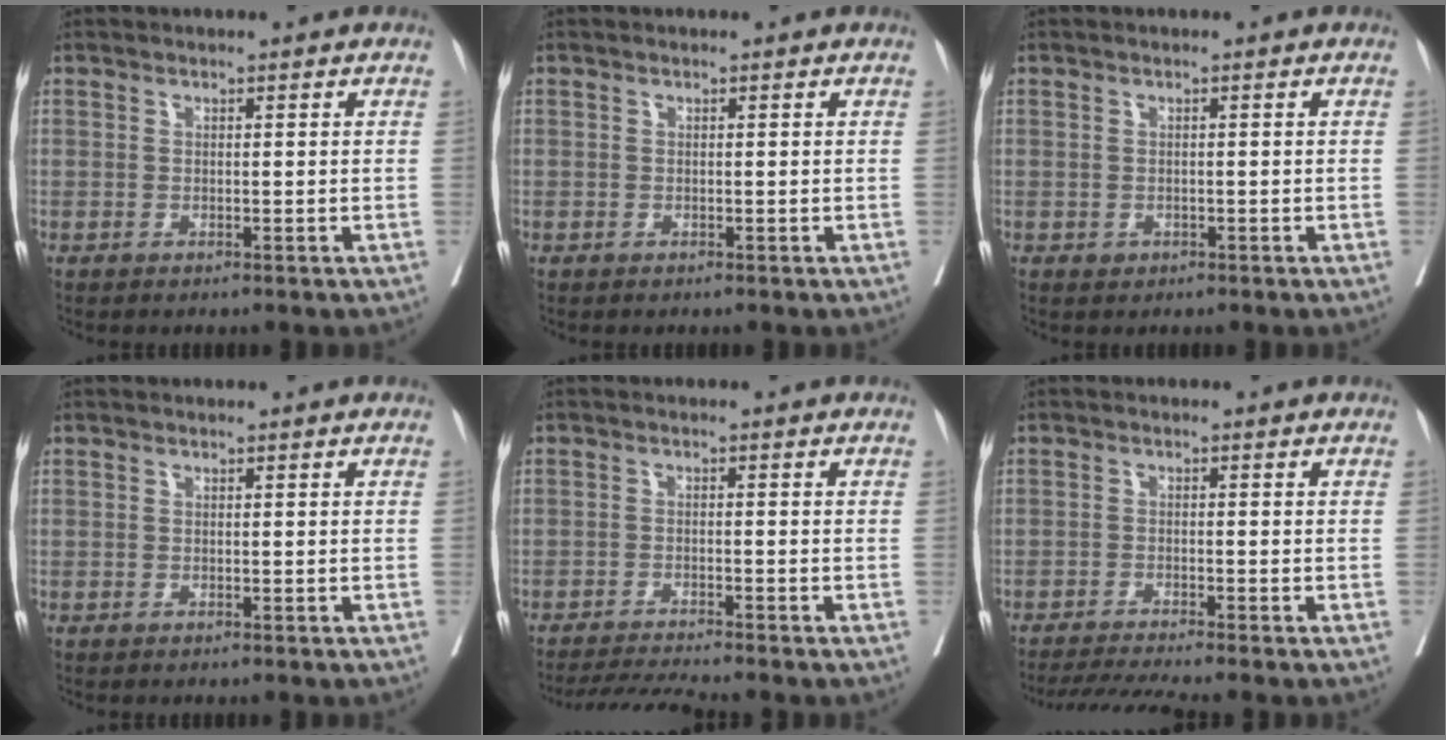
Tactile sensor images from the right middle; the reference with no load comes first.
{"total": 0.6, "force": [-0.1, 0.6, -0.1], "torque": [0.011, 0.009, -0.004]}
{"total": 0.8, "force": [-0.3, 0.7, 0.2], "torque": [-0.007, 0.001, 0.000]}
{"total": 0.0}
{"total": 4.6, "force": [-4.2, -1.5, 1.0], "torque": [-0.024, -0.021, -0.076]}
{"total": 5.2, "force": [-4.5, -1.5, 2.0], "torque": [-0.036, -0.019, -0.078]}